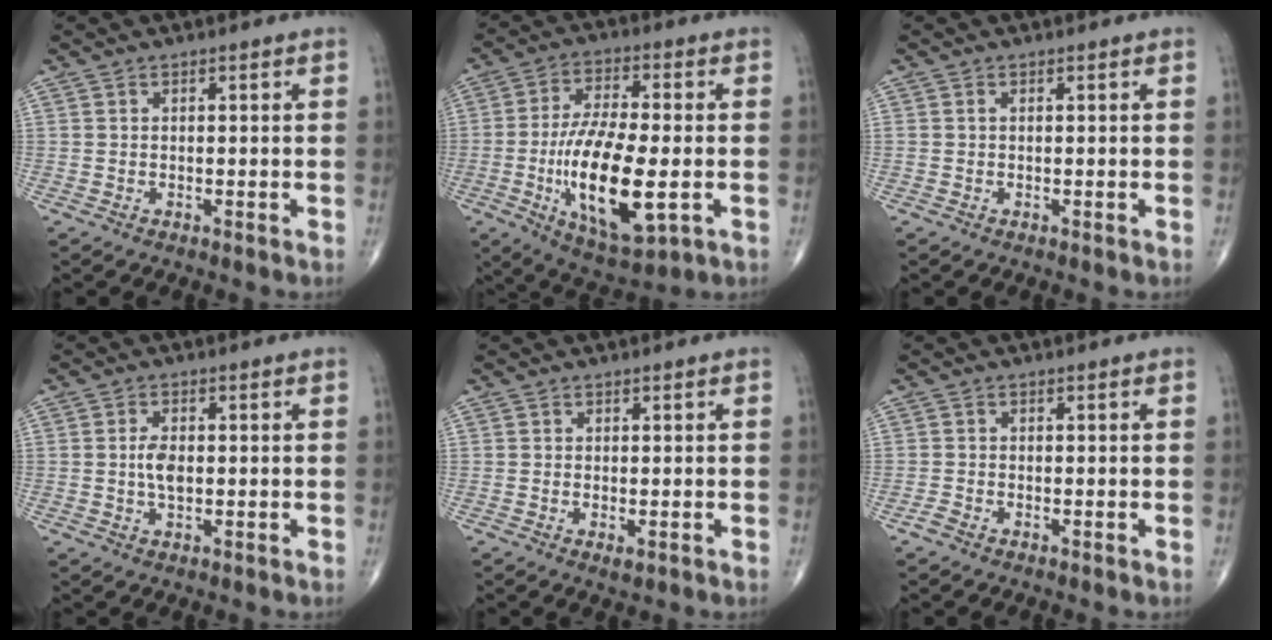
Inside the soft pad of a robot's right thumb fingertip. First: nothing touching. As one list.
[{"total": 18.2, "force": [-3.8, 6.9, 16.4], "torque": [-0.298, -0.001, -0.055]}, {"total": 0.0}, {"total": 3.6, "force": [-0.1, 1.9, 3.0], "torque": [-0.058, 0.000, -0.003]}, {"total": 1.4, "force": [-0.4, 0.7, 1.2], "torque": [-0.023, -0.004, -0.004]}, {"total": 1.2, "force": [-0.9, 0.6, 0.6], "torque": [-0.019, -0.001, -0.021]}]